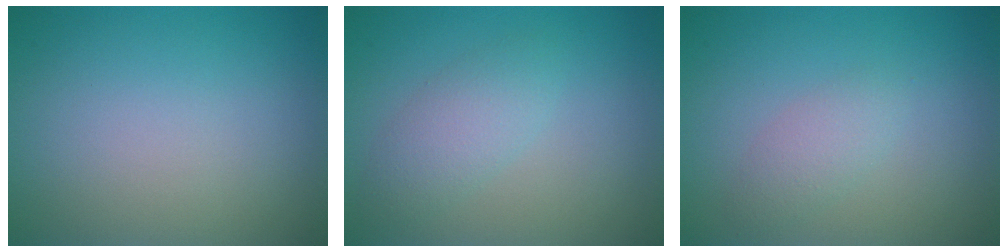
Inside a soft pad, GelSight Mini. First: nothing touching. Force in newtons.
{"total": 2.6, "press": 2.6, "slide": 0.2}
{"total": 1.7, "press": 1.7, "slide": 0.0}